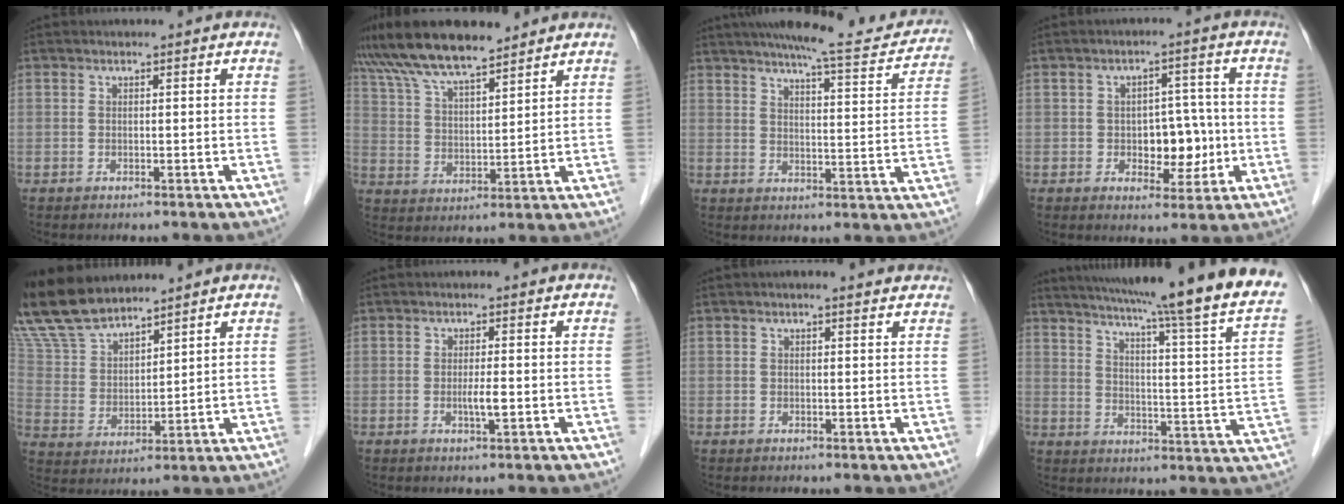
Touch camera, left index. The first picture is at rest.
{"total": 11.9, "force": [9.9, 2.1, 6.4], "torque": [-0.125, 0.022, 0.184]}
{"total": 15.0, "force": [13.6, 1.6, 6.0], "torque": [-0.081, -0.015, 0.172]}
{"total": 6.3, "force": [-1.1, 3.8, 4.9], "torque": [-0.064, 0.010, -0.010]}
{"total": 12.4, "force": [11.2, 2.5, 4.5], "torque": [-0.109, 0.010, 0.232]}
{"total": 1.9, "force": [-0.5, -0.1, 1.9], "torque": [-0.035, -0.007, -0.008]}
{"total": 3.1, "force": [2.7, 0.5, 1.5], "torque": [-0.019, 0.015, 0.026]}
{"total": 27.8, "force": [22.7, -0.8, 15.9], "torque": [-0.239, -0.053, 0.288]}